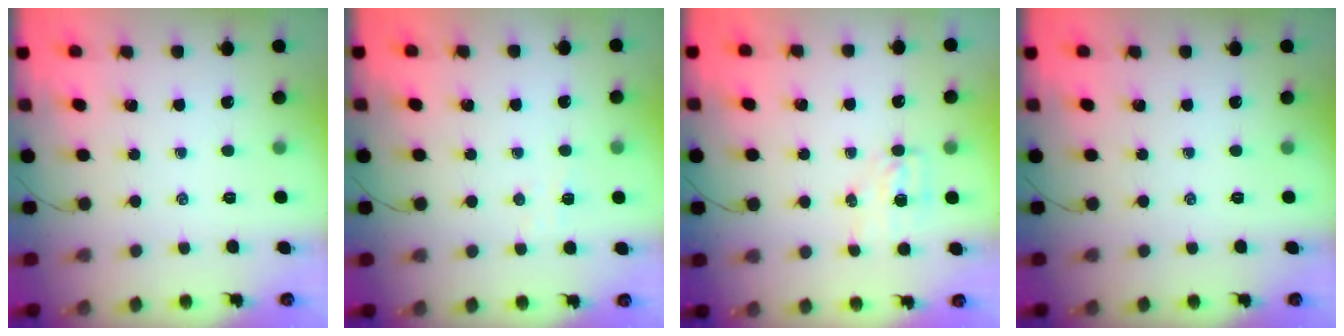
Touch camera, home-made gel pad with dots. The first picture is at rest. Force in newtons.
{"total": 2.9, "press": 2.8, "slide": 0.7}
{"total": 3.7, "press": 3.5, "slide": 1.0}
{"total": 0.0}